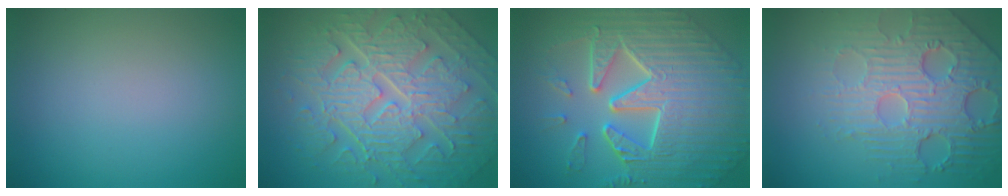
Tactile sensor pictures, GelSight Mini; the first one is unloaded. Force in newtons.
{"total": 10.4, "press": 7.1, "slide": 7.6}
{"total": 11.1, "press": 7.7, "slide": 8.0}
{"total": 6.9, "press": 5.2, "slide": 4.5}